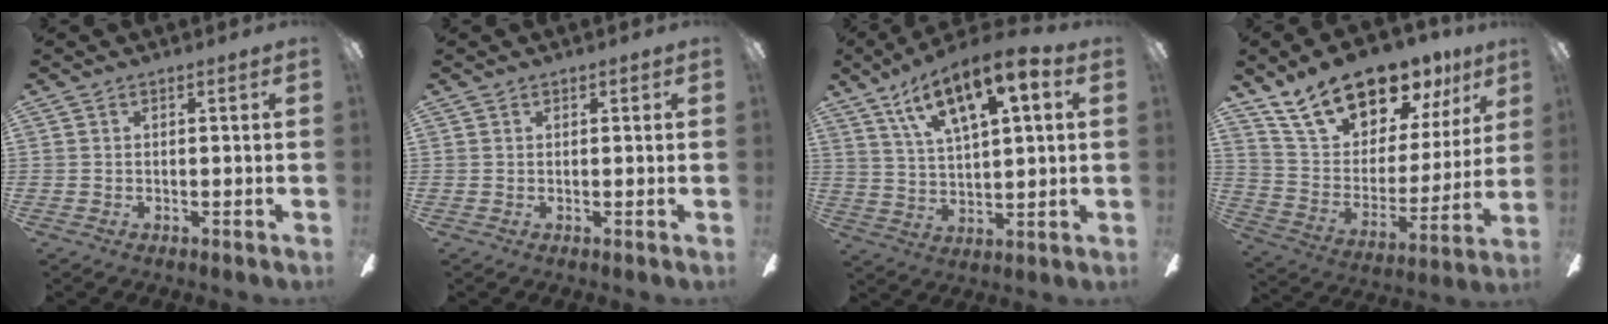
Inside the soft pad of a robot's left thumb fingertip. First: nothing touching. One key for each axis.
{"total": 0.7, "fx": 0.5, "fy": 0.4, "fz": 0.1, "tx": -0.003, "ty": 0.002, "tz": 0.009}
{"total": 13.9, "fx": 8.9, "fy": 4.6, "fz": 9.7, "tx": -0.170, "ty": -0.033, "tz": 0.151}
{"total": 20.9, "fx": 16.7, "fy": 9.4, "fz": 8.5, "tx": -0.154, "ty": -0.109, "tz": 0.302}